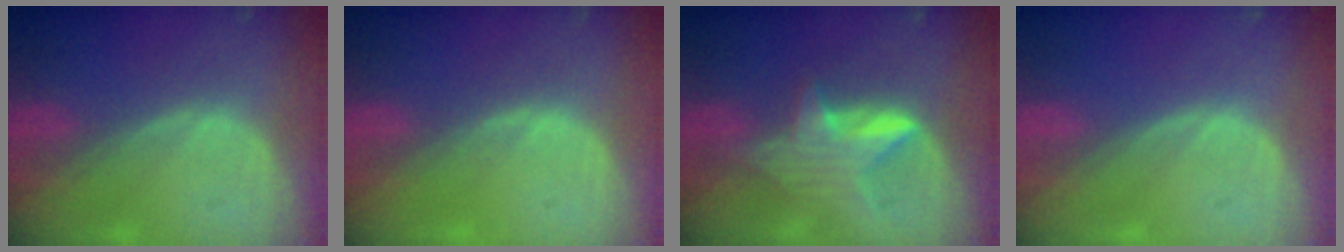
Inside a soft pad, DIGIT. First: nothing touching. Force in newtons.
{"total": 0.5, "press": 0.5, "slide": 0.1}
{"total": 6.0, "press": 5.7, "slide": 1.9}
{"total": 0.0}